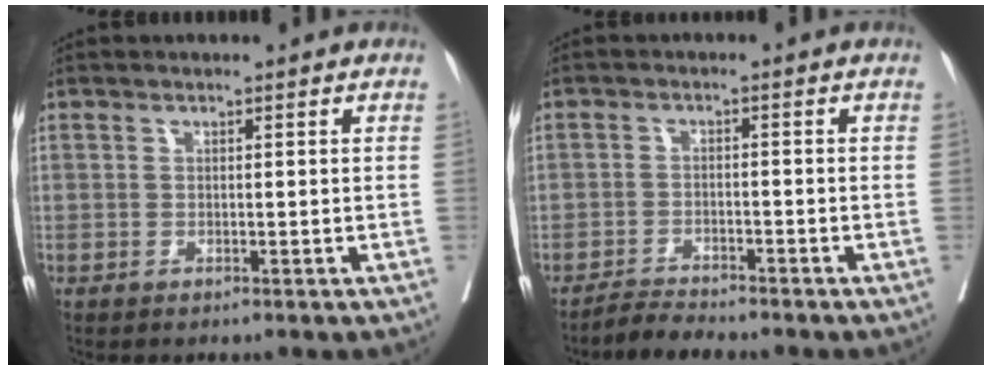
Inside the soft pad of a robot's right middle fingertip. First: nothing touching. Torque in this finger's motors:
{"motor_torque": [-0.28, -0.18, -0.17, -0.12]}